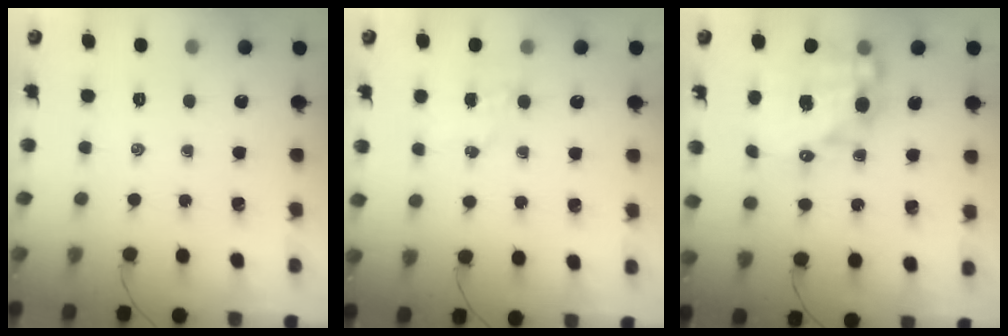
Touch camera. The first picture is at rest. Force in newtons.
{"total": 5.0, "press": 4.9, "slide": 1.2}
{"total": 16.1, "press": 15.6, "slide": 3.8}